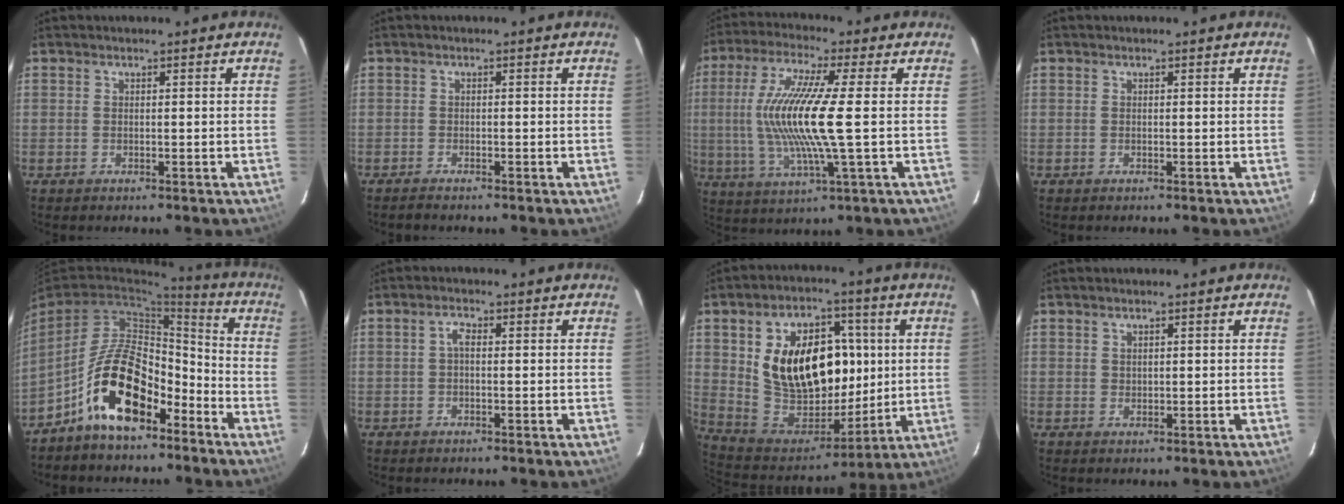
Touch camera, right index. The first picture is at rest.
{"total": 1.8, "force": [-1.6, 0.2, 0.6], "torque": [-0.020, -0.008, -0.028]}
{"total": 15.2, "force": [0.0, 0.8, 15.1], "torque": [-0.298, -0.008, 0.003]}
{"total": 0.0}
{"total": 13.9, "force": [-8.4, 6.4, 9.1], "torque": [-0.164, 0.025, -0.142]}
{"total": 1.7, "force": [0.0, 0.8, 1.5], "torque": [-0.031, 0.008, -0.002]}
{"total": 21.3, "force": [4.2, 14.0, 15.5], "torque": [-0.295, 0.016, 0.097]}
{"total": 1.0, "force": [0.6, 0.7, 0.3], "torque": [-0.002, 0.002, 0.012]}